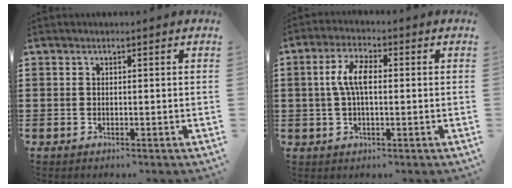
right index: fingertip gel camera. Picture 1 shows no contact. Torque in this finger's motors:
{"motor_torque": [0.94, -0.26, 0.40, 0.16]}